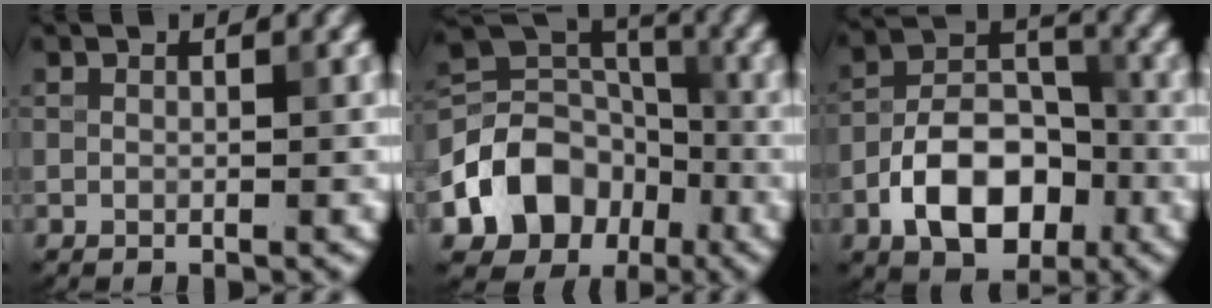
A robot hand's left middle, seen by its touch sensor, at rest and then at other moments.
{"total": 8.7, "force": [-3.5, 6.9, 4.0], "torque": [-0.060, -0.002, -0.070]}
{"total": 8.2, "force": [-3.4, 5.0, 5.5], "torque": [-0.090, 0.006, -0.063]}